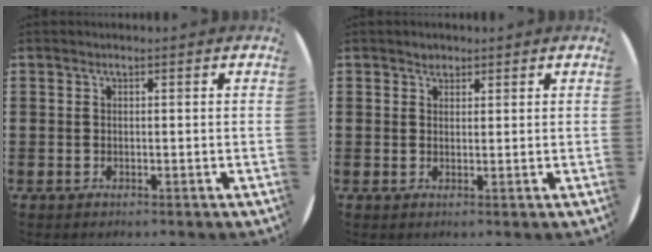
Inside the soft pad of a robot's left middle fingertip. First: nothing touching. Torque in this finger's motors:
{"motor_torque": [0.03, -0.01, 0.00, 0.00]}